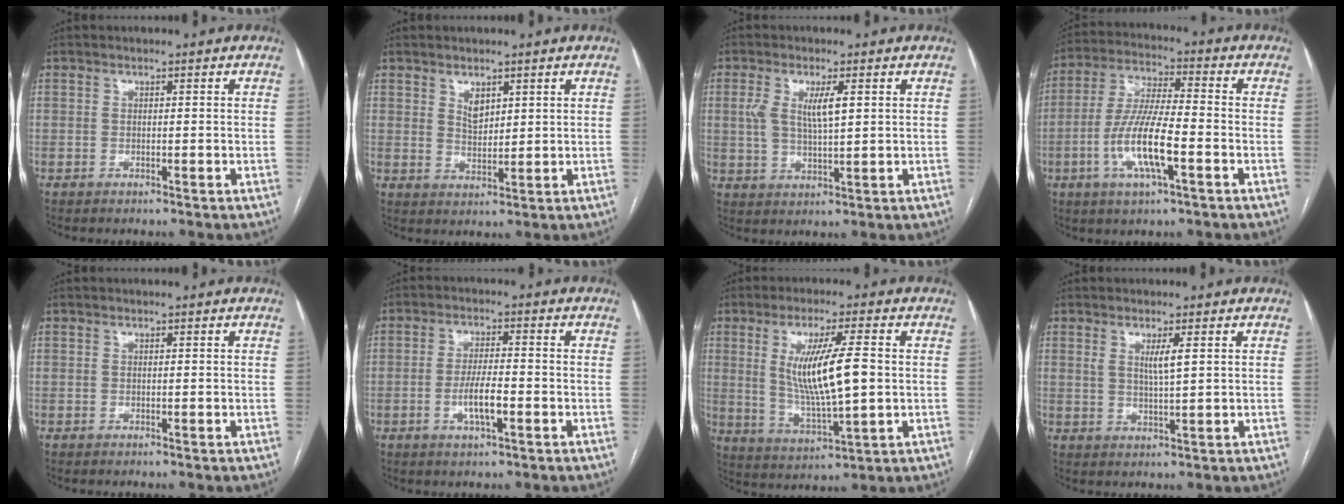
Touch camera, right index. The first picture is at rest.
{"total": 3.0, "force": [1.7, 1.6, 1.9], "torque": [-0.036, -0.003, 0.038]}
{"total": 5.7, "force": [1.5, 1.5, 5.3], "torque": [-0.108, 0.005, 0.033]}
{"total": 11.3, "force": [-3.7, 1.8, 10.6], "torque": [-0.214, -0.005, -0.070]}
{"total": 0.0}
{"total": 5.1, "force": [-1.7, 0.9, 4.7], "torque": [-0.090, -0.001, -0.030]}
{"total": 11.7, "force": [1.3, 1.2, 11.6], "torque": [-0.221, -0.009, 0.031]}
{"total": 3.2, "force": [1.2, 0.1, 3.0], "torque": [-0.058, -0.005, 0.022]}